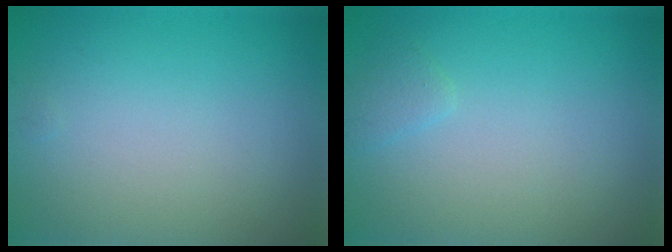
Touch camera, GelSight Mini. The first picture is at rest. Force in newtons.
{"total": 0.9, "press": 0.9, "slide": 0.1}